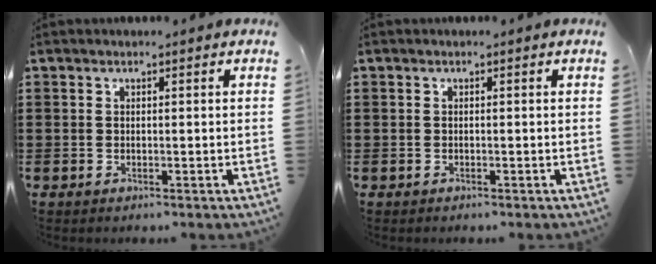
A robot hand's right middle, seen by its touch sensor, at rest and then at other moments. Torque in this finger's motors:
{"motor_torque": [0.20, -0.27, 0.00, -0.01]}